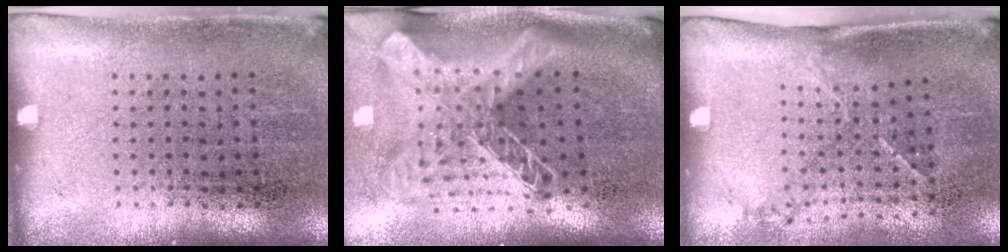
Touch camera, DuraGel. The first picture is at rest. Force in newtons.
{"total": 2.7, "press": 1.9, "slide": 1.9}
{"total": 1.5, "press": 1.0, "slide": 1.1}